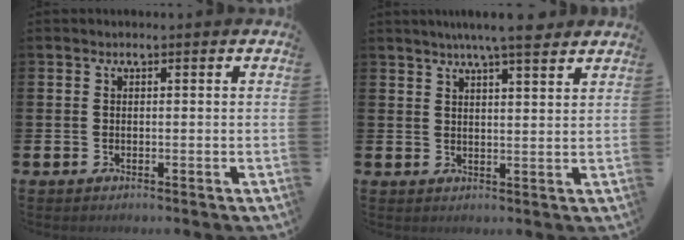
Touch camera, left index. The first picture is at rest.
{"total": 5.8, "force": [5.3, 0.0, 2.4], "torque": [-0.049, -0.019, 0.091]}